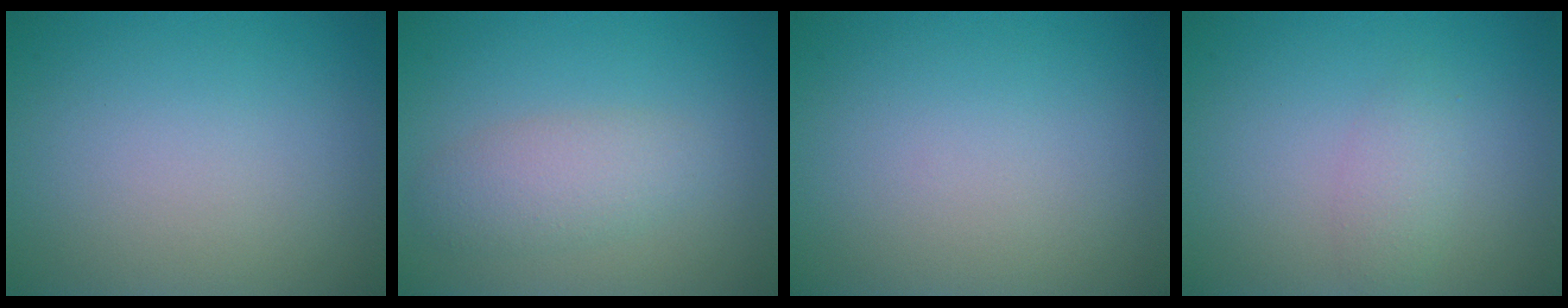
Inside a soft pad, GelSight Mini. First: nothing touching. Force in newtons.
{"total": 3.0, "press": 3.0, "slide": 0.1}
{"total": 0.0}
{"total": 1.6, "press": 1.6, "slide": 0.0}